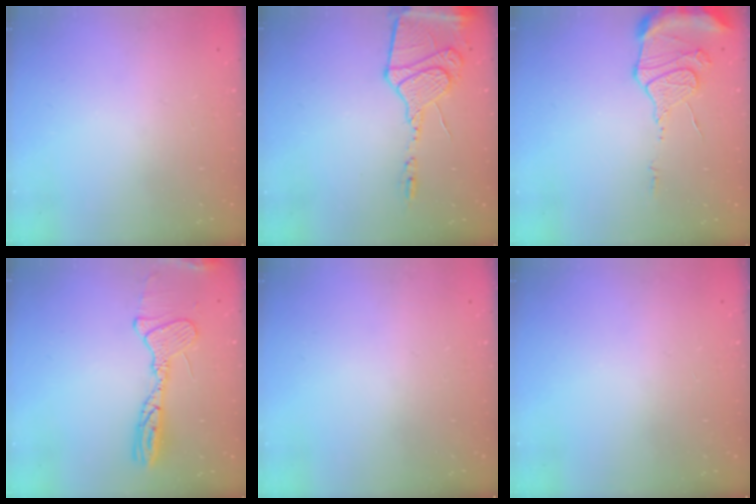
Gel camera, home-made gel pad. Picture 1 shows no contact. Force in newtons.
{"total": 15.2, "press": 15.1, "slide": 2.1}
{"total": 12.5, "press": 12.4, "slide": 1.1}
{"total": 13.1, "press": 13.1, "slide": 0.3}
{"total": 0.0}
{"total": 0.0}